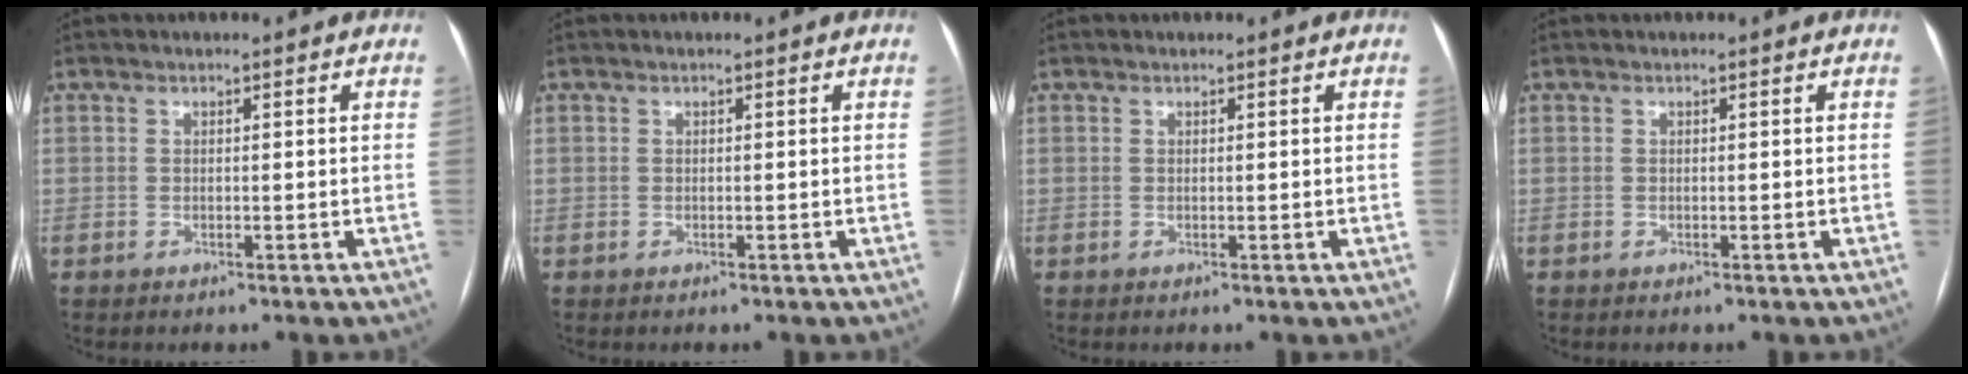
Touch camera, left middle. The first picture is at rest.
{"total": 0.0}
{"total": 0.0}
{"total": 0.0}